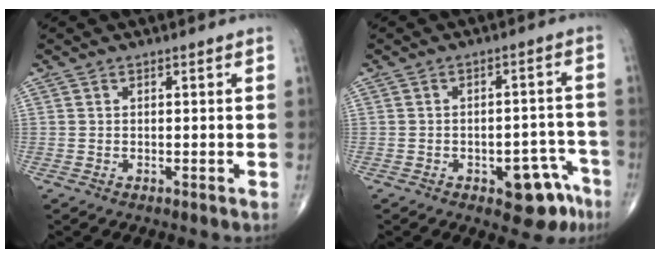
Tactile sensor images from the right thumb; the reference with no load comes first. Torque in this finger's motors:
{"motor_torque": [1.48, 1.32, 0.36, -0.65, 0.03]}